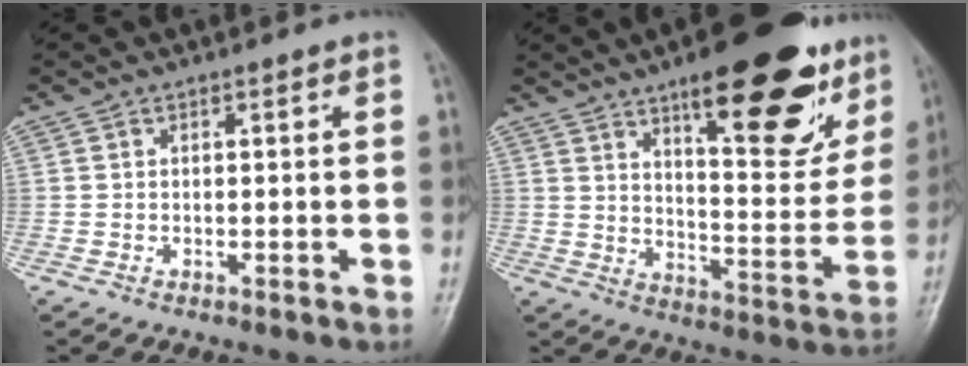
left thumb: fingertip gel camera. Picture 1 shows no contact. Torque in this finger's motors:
{"motor_torque": [2.27, 1.16, 1.53, -1.24, 0.39]}